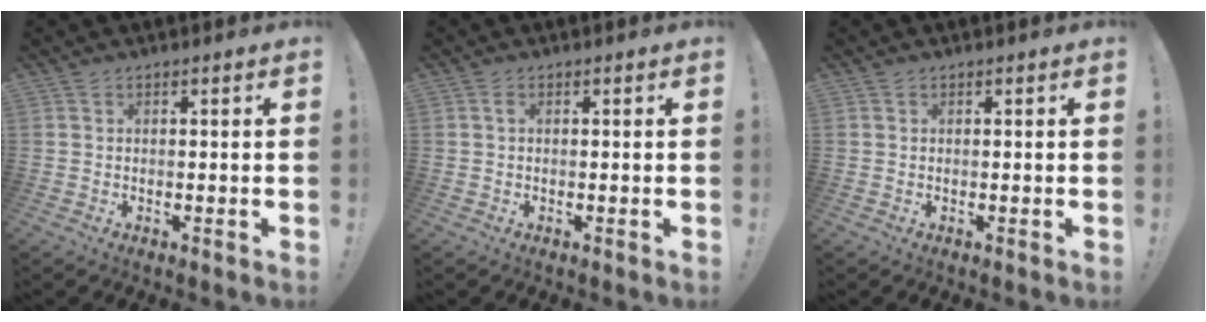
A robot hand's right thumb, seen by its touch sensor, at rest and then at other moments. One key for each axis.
{"total": 0.9, "fx": 0.1, "fy": 0.3, "fz": 0.8, "tx": -0.018, "ty": 0.004, "tz": 0.001}
{"total": 0.0}